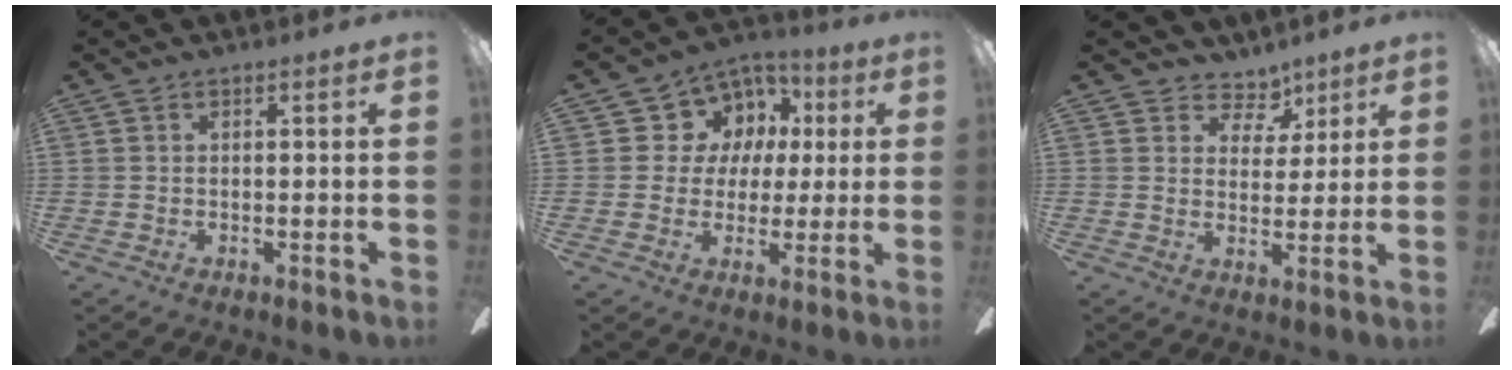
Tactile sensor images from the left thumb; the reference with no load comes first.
{"total": 9.4, "force": [2.4, 8.9, 1.8], "torque": [-0.036, -0.002, 0.049]}
{"total": 6.6, "force": [4.7, 4.2, 2.0], "torque": [-0.017, -0.031, 0.083]}